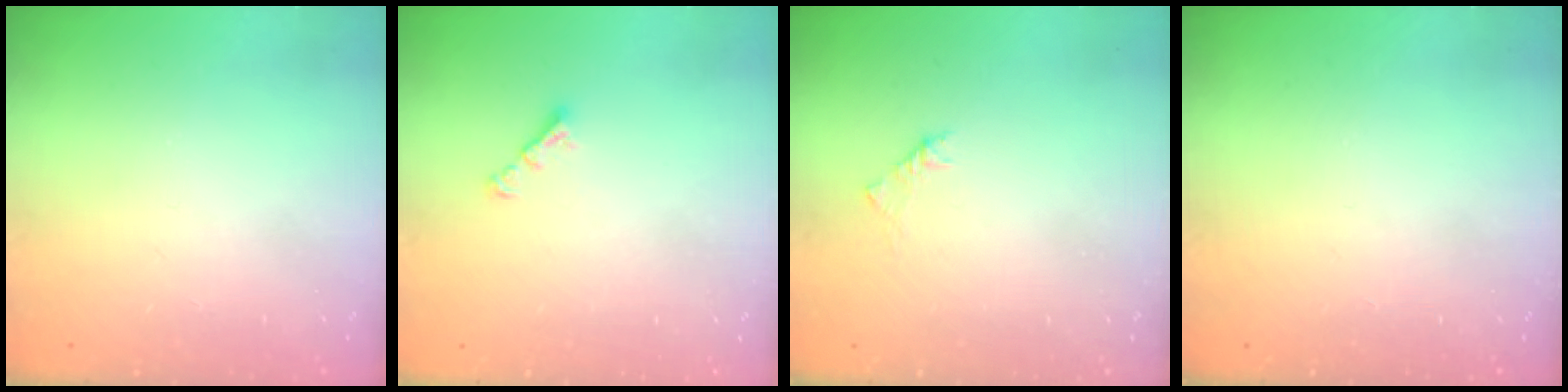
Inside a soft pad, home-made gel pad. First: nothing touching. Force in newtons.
{"total": 2.9, "press": 2.8, "slide": 0.6}
{"total": 1.6, "press": 1.4, "slide": 0.6}
{"total": 0.0}